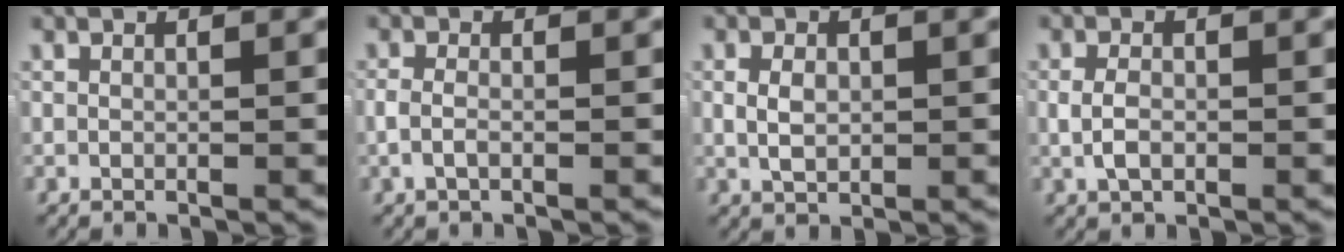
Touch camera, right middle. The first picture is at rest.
{"total": 1.4, "force": [-0.4, 0.6, 1.3], "torque": [-0.030, -0.003, -0.005]}
{"total": 2.1, "force": [0.1, 1.4, 1.6], "torque": [-0.029, -0.005, 0.010]}
{"total": 1.9, "force": [-0.3, 1.1, 1.5], "torque": [-0.028, -0.003, 0.000]}